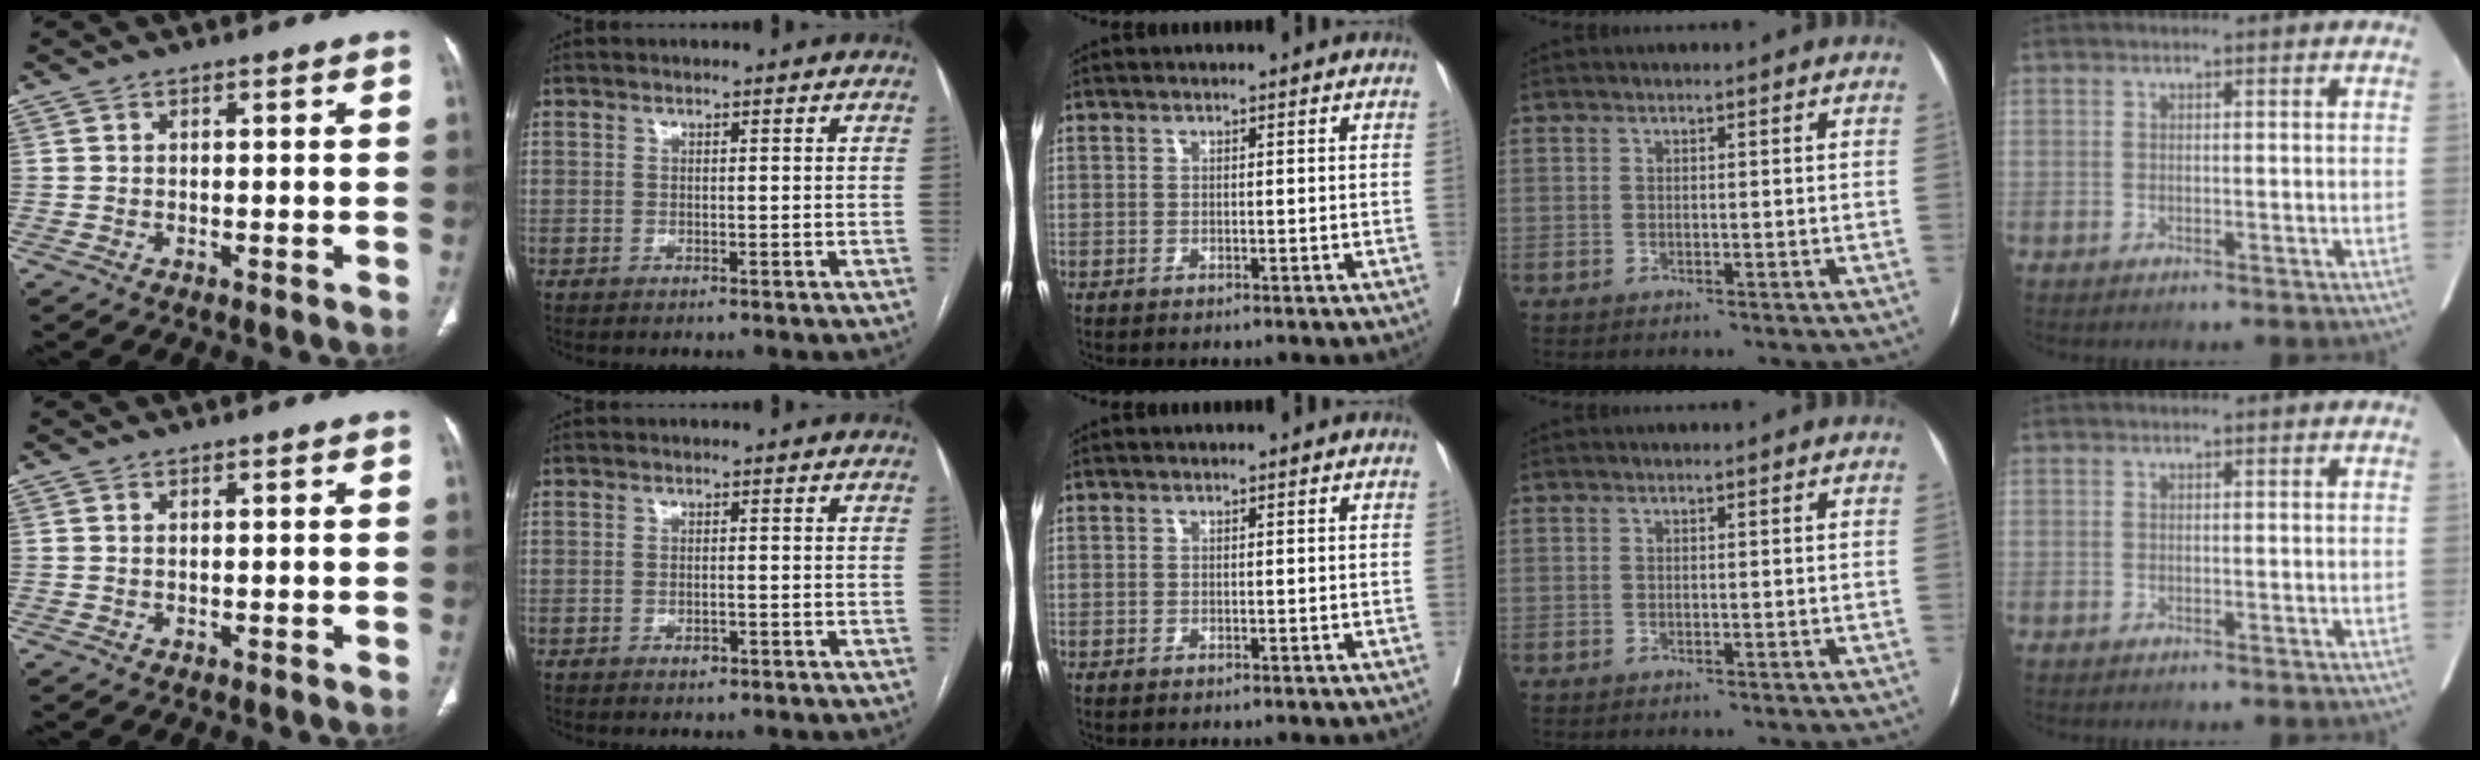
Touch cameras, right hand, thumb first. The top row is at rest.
{"index": {"total": 1.3, "force": [-0.6, 0.5, 1.0], "torque": [-0.019, -0.001, -0.005]}}